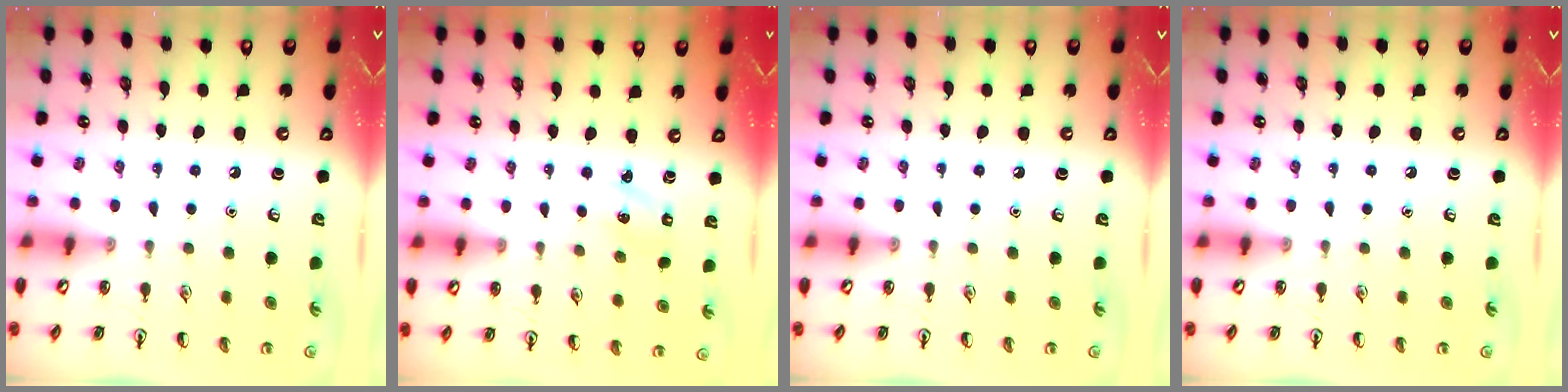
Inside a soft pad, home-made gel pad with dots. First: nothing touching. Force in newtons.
{"total": 1.5, "press": 1.4, "slide": 0.4}
{"total": 0.0}
{"total": 0.0}